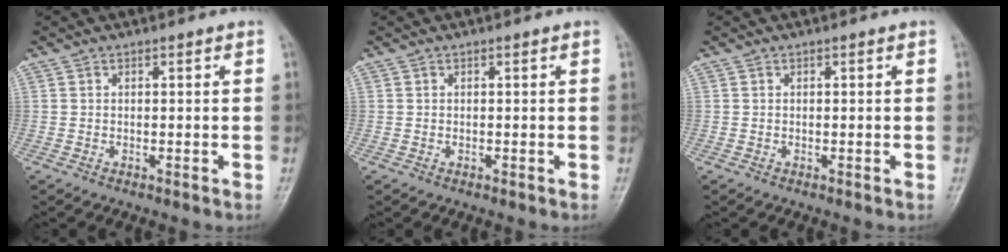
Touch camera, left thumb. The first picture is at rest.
{"total": 0.0}
{"total": 0.0}